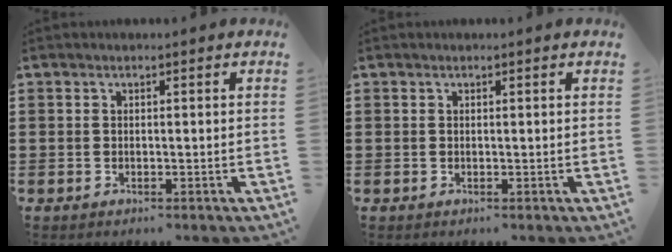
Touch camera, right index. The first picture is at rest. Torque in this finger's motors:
{"motor_torque": [-0.11, 0.24, 0.00, -0.01]}